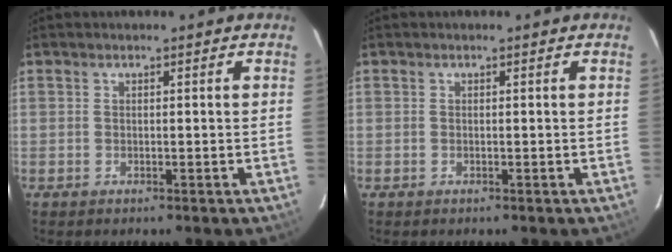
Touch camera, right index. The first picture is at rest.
{"total": 0.0}